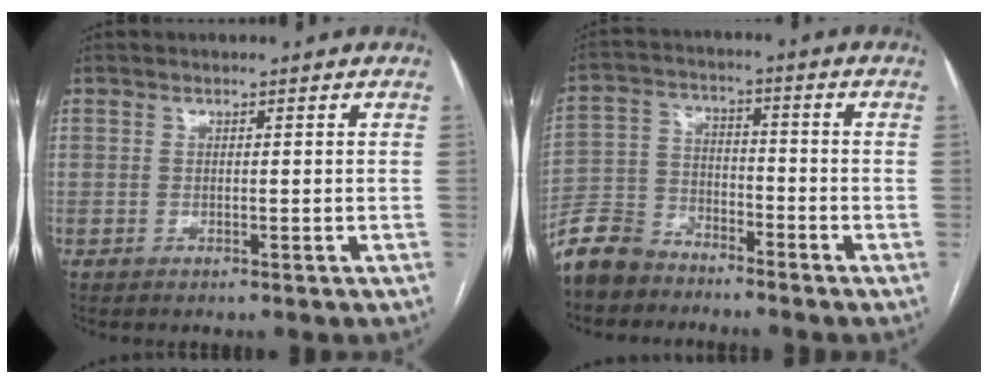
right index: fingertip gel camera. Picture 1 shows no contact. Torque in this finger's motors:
{"motor_torque": [-1.09, -1.05, -1.05, -0.21]}